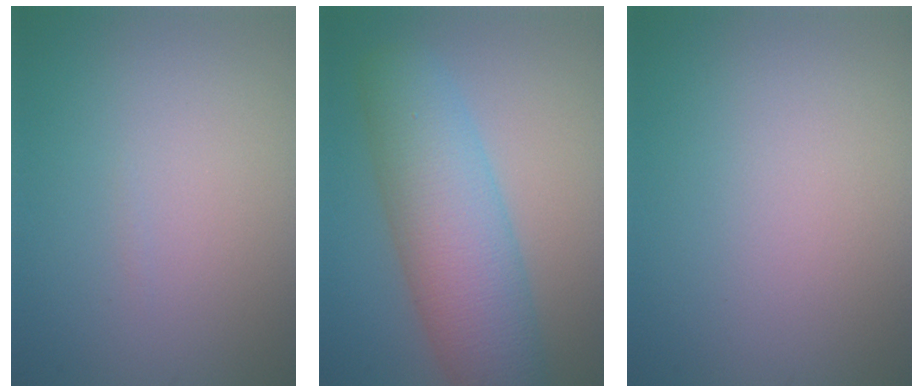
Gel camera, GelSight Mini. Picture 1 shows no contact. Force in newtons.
{"total": 8.1, "press": 8.1, "slide": 0.2}
{"total": 0.0}